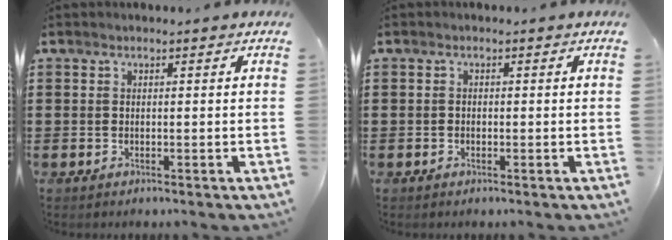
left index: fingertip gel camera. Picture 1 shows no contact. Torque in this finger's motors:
{"motor_torque": [-0.73, 1.08, -0.02, -0.01]}